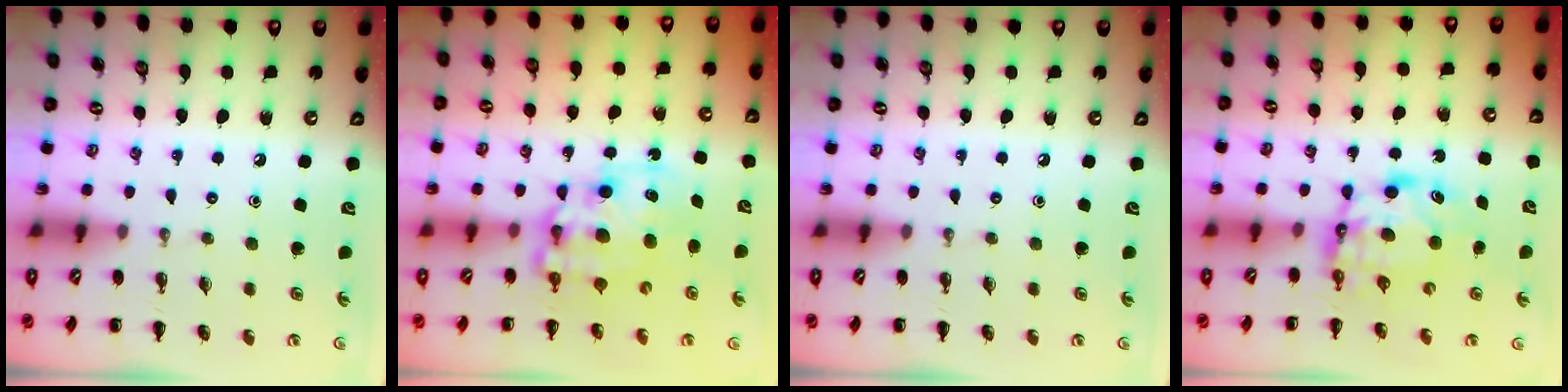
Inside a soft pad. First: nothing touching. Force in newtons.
{"total": 11.1, "press": 10.7, "slide": 2.8}
{"total": 0.0}
{"total": 6.4, "press": 6.3, "slide": 0.7}